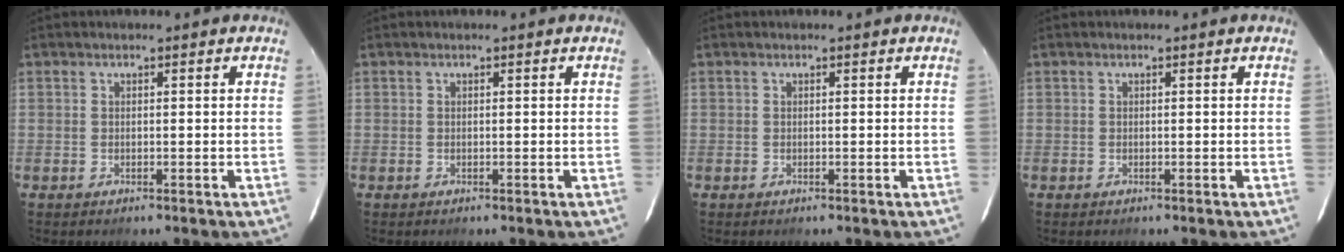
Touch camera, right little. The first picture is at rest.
{"total": 0.0}
{"total": 0.0}
{"total": 0.0}